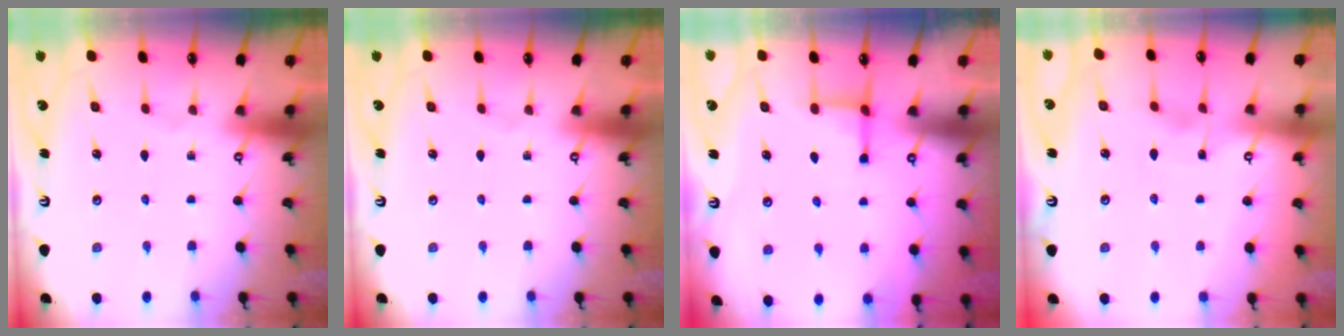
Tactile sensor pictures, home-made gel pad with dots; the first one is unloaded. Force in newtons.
{"total": 0.0}
{"total": 2.5, "press": 2.3, "slide": 0.8}
{"total": 2.5, "press": 2.5, "slide": 0.2}